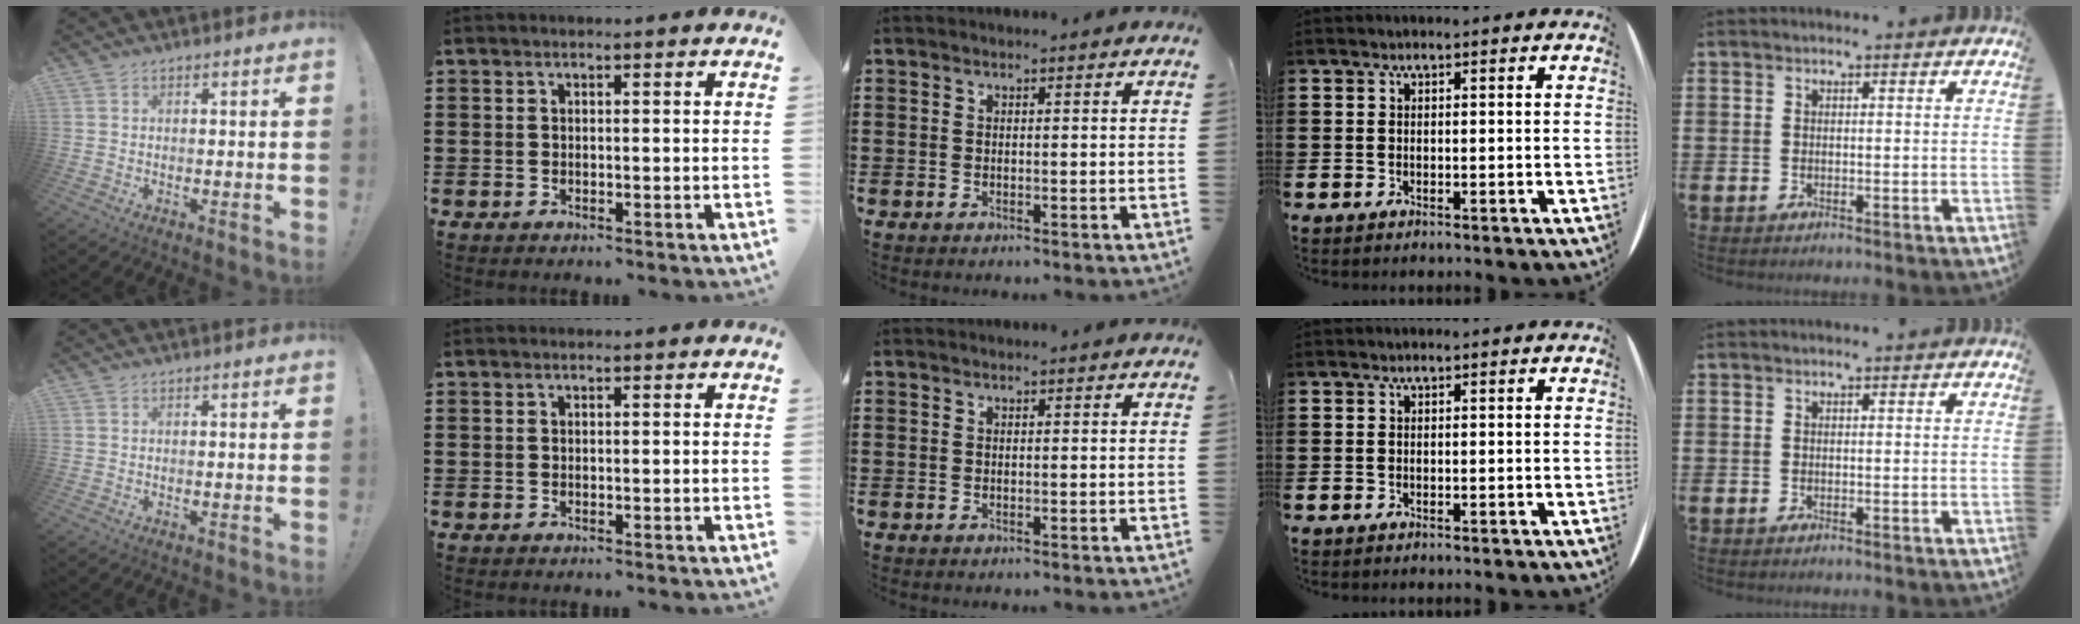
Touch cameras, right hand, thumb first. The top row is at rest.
{}